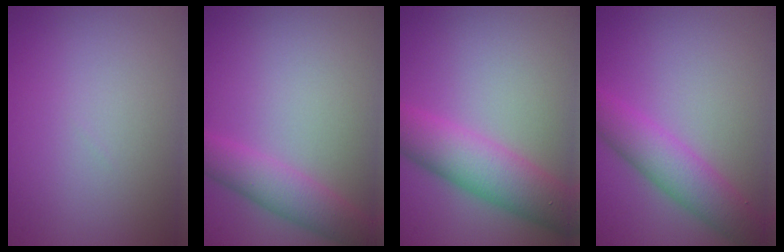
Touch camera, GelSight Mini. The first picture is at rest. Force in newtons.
{"total": 3.8, "press": 3.8, "slide": 0.1}
{"total": 6.5, "press": 6.5, "slide": 0.2}
{"total": 4.8, "press": 4.8, "slide": 0.0}